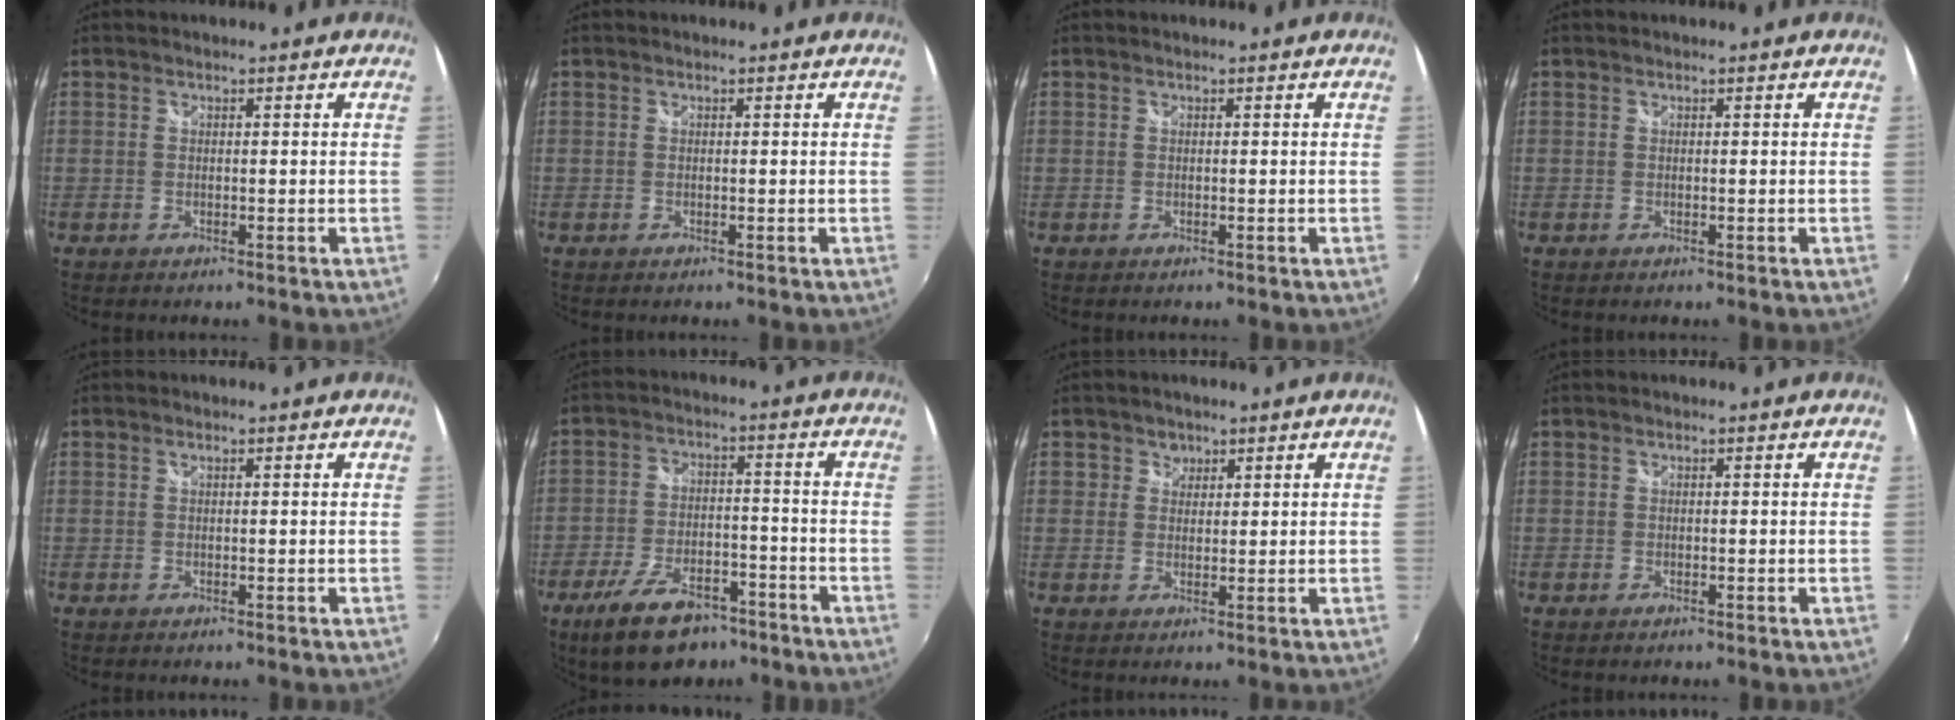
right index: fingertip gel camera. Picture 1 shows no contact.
{"total": 0.0}
{"total": 0.0}
{"total": 0.0}
{"total": 0.0}
{"total": 13.8, "force": [-9.5, 6.2, 7.9], "torque": [-0.169, -0.007, -0.154]}
{"total": 2.2, "force": [0.9, 2.0, 0.1], "torque": [0.006, 0.009, 0.013]}
{"total": 0.5, "force": [-0.4, 0.3, 0.1], "torque": [-0.004, -0.003, -0.010]}